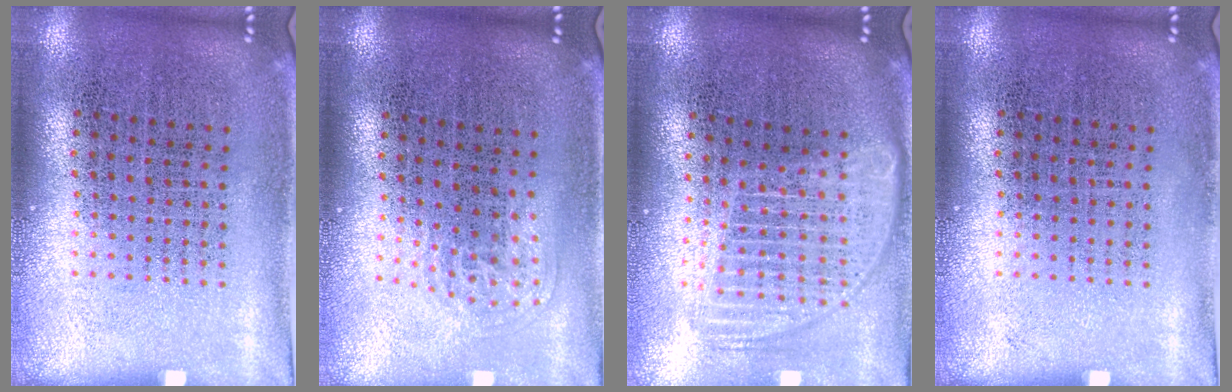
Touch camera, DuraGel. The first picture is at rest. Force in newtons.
{"total": 1.0, "press": 0.7, "slide": 0.7}
{"total": 1.8, "press": 1.5, "slide": 1.0}
{"total": 0.0}